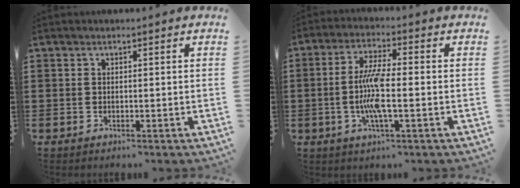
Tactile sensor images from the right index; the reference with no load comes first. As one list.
[{"total": 7.5, "force": [-1.2, 1.6, 7.2], "torque": [-0.155, -0.008, -0.030]}]